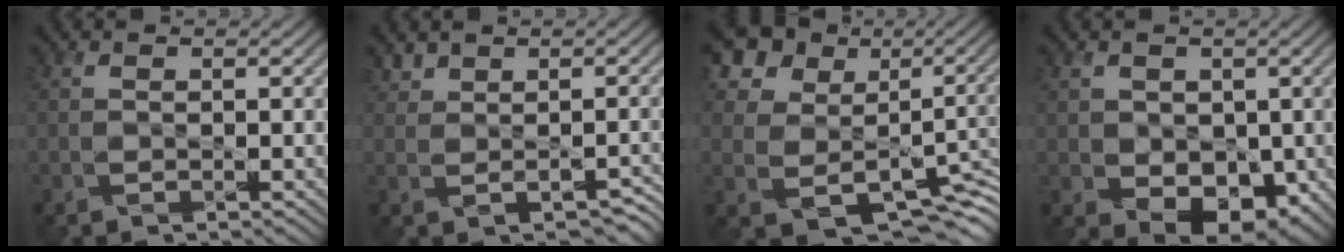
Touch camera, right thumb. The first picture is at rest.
{"total": 2.8, "force": [1.4, 2.1, 1.2], "torque": [-0.017, -0.009, 0.033]}
{"total": 12.5, "force": [3.9, 10.0, 6.5], "torque": [-0.170, -0.003, 0.087]}
{"total": 6.4, "force": [-0.3, 5.0, 4.0], "torque": [-0.074, -0.024, 0.000]}